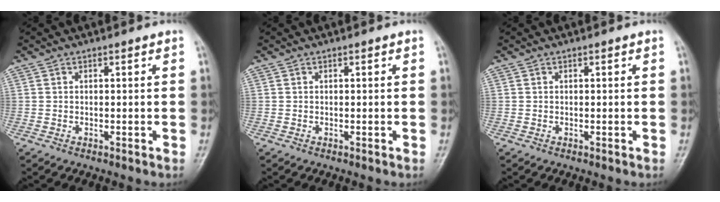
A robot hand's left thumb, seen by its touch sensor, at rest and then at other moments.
{"total": 0.0}
{"total": 0.0}